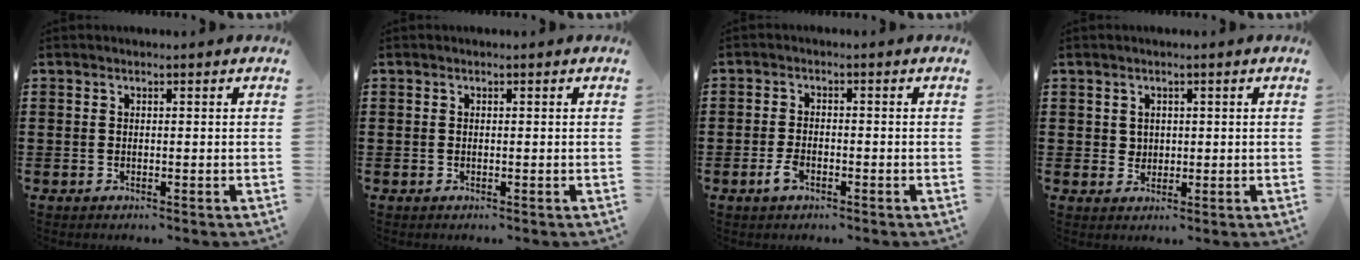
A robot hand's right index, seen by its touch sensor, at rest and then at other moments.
{"total": 0.0}
{"total": 2.6, "force": [-1.2, 1.2, 1.9], "torque": [-0.051, -0.004, -0.026]}
{"total": 1.8, "force": [0.8, 1.6, 0.3], "torque": [-0.012, 0.009, 0.014]}